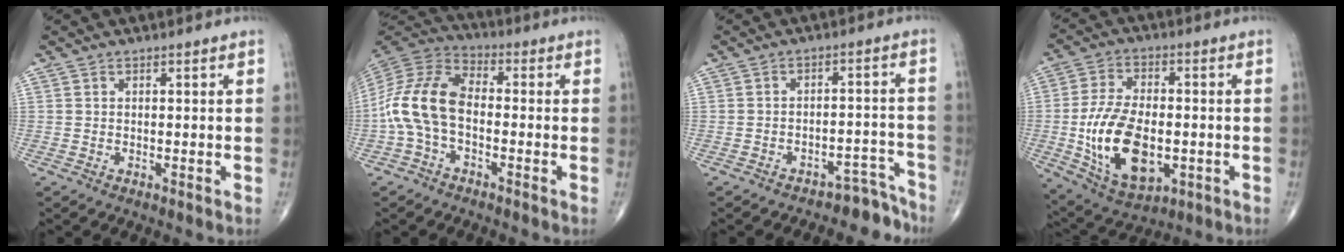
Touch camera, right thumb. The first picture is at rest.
{"total": 12.6, "force": [-2.1, 7.3, 10.1], "torque": [-0.205, 0.036, -0.052]}
{"total": 6.3, "force": [-5.9, 2.4, -0.3], "torque": [0.036, 0.098, -0.081]}
{"total": 17.3, "force": [-2.9, 9.6, 14.1], "torque": [-0.248, 0.000, -0.036]}